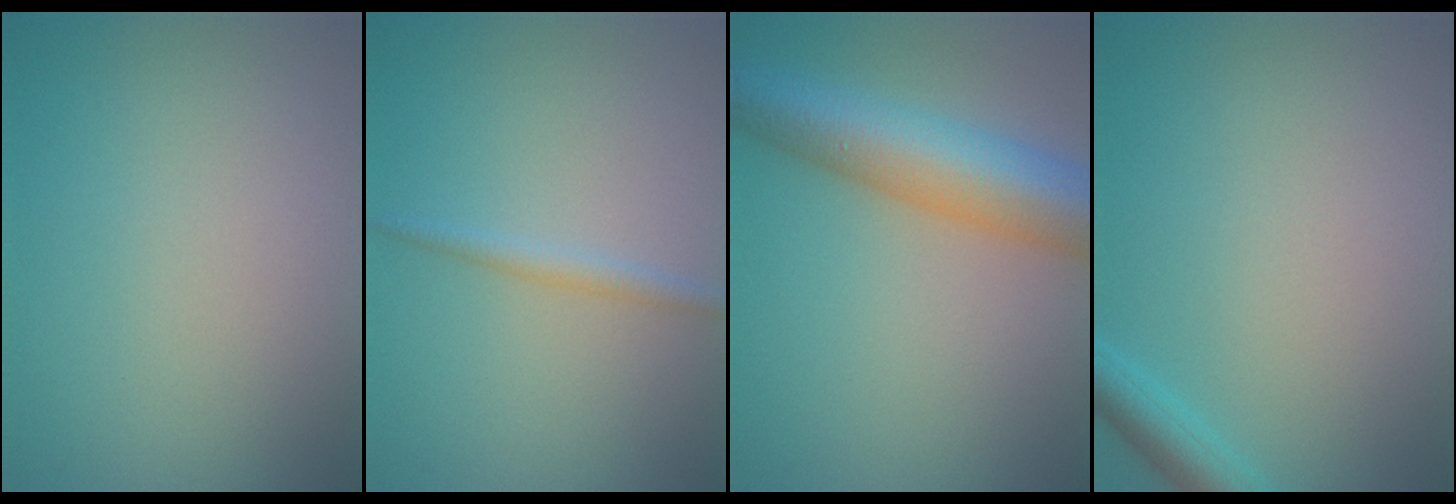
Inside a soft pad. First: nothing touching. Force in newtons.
{"total": 1.4, "press": 1.4, "slide": 0.1}
{"total": 9.4, "press": 9.4, "slide": 0.3}
{"total": 2.4, "press": 2.4, "slide": 0.2}